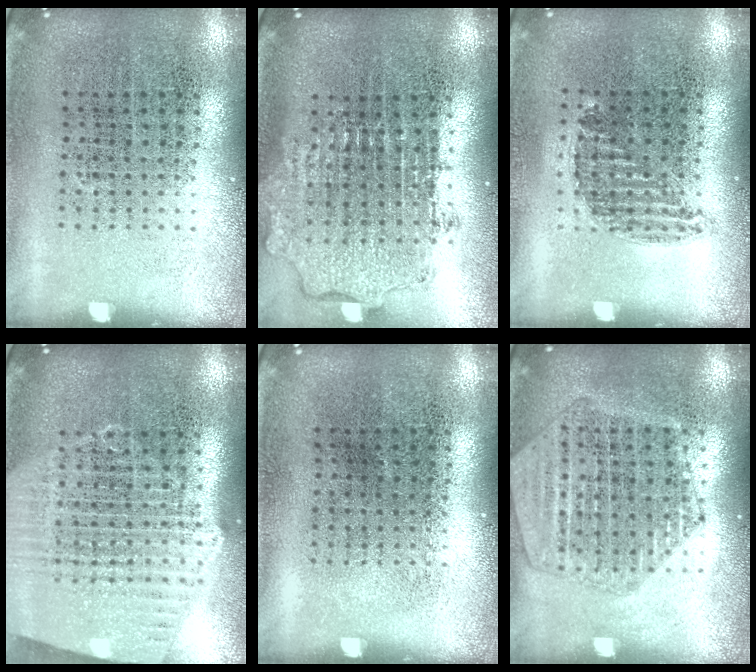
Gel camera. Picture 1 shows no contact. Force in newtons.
{"total": 1.9, "press": 1.5, "slide": 1.2}
{"total": 0.8, "press": 0.7, "slide": 0.5}
{"total": 1.9, "press": 1.8, "slide": 0.7}
{"total": 0.0}
{"total": 1.9, "press": 1.8, "slide": 0.6}